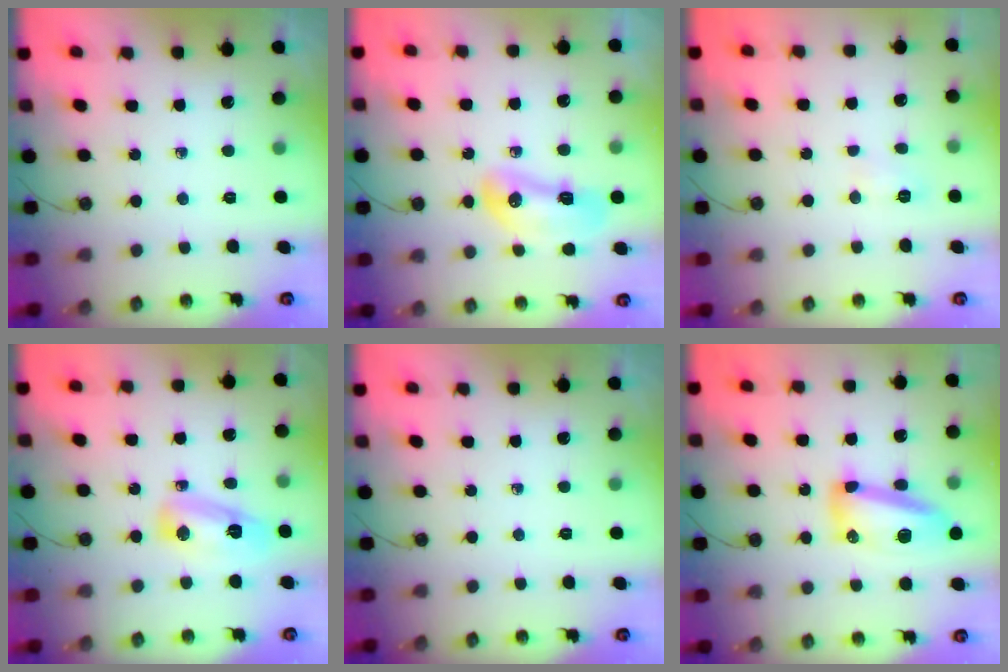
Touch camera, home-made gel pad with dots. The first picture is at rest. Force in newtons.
{"total": 10.4, "press": 10.3, "slide": 1.8}
{"total": 4.5, "press": 4.4, "slide": 0.5}
{"total": 9.9, "press": 8.7, "slide": 4.7}
{"total": 0.0}
{"total": 12.9, "press": 12.8, "slide": 1.2}